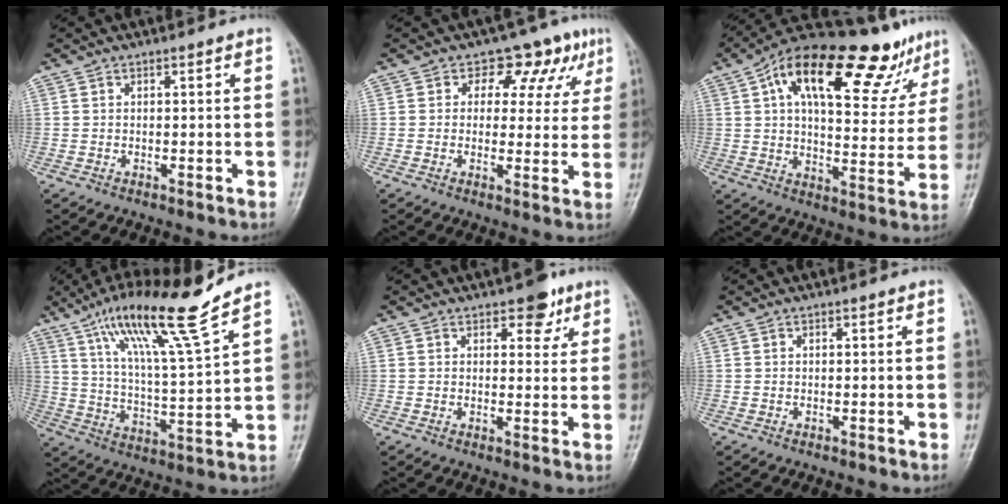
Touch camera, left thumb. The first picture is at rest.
{"total": 9.2, "force": [4.4, 6.4, 5.0], "torque": [-0.008, -0.006, 0.048]}
{"total": 24.7, "force": [14.4, 9.6, 17.7], "torque": [-0.220, -0.003, 0.218]}
{"total": 16.7, "force": [11.6, 0.8, 12.0], "torque": [-0.201, -0.057, 0.203]}
{"total": 4.7, "force": [2.8, 2.7, 2.6], "torque": [-0.009, -0.013, 0.034]}
{"total": 0.0}